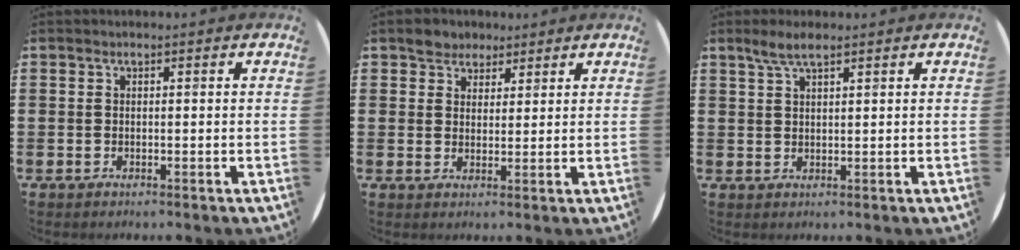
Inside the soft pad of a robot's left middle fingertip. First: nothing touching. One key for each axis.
{"total": 3.1, "fx": 2.5, "fy": 1.8, "fz": -0.1, "tx": 0.001, "ty": 0.005, "tz": 0.047}
{"total": 3.1, "fx": 2.3, "fy": 0.7, "fz": 1.9, "tx": -0.033, "ty": 0.001, "tz": 0.040}